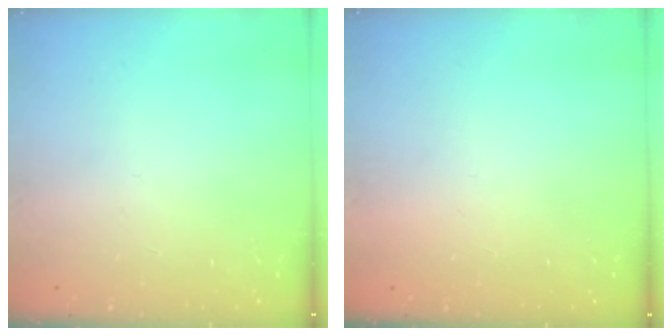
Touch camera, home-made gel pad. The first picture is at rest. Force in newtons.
{"total": 1.6, "press": 1.5, "slide": 0.1}